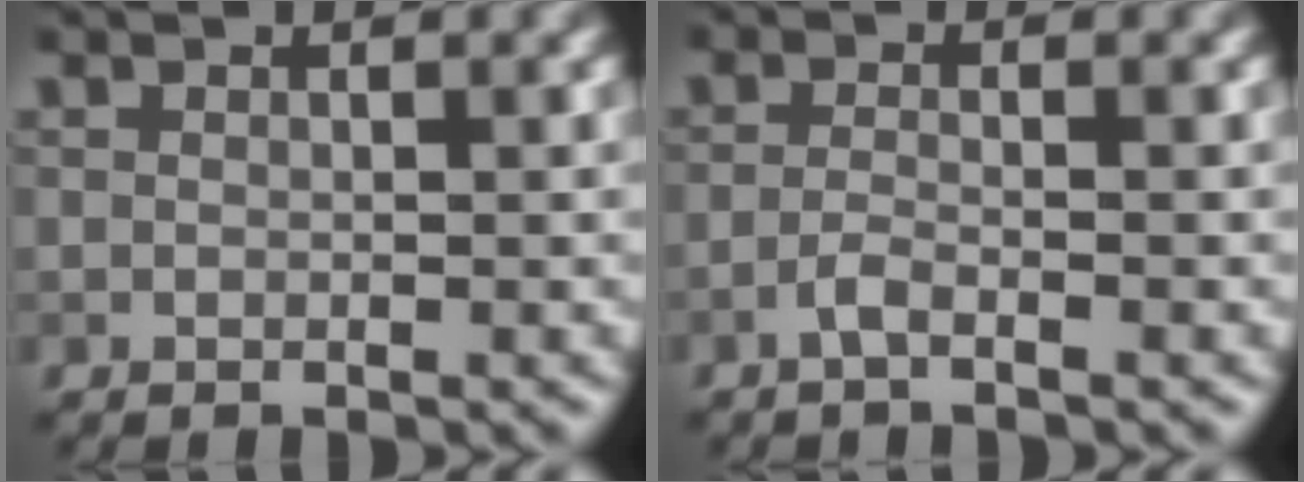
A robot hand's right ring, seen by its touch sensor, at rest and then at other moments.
{"total": 1.4, "force": [-0.9, 0.3, 1.1], "torque": [-0.022, 0.004, -0.023]}